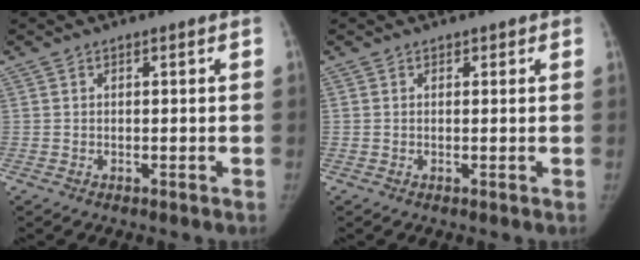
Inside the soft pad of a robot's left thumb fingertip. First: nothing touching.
{"total": 0.8, "force": [0.6, 0.5, 0.3], "torque": [0.006, -0.003, 0.005]}